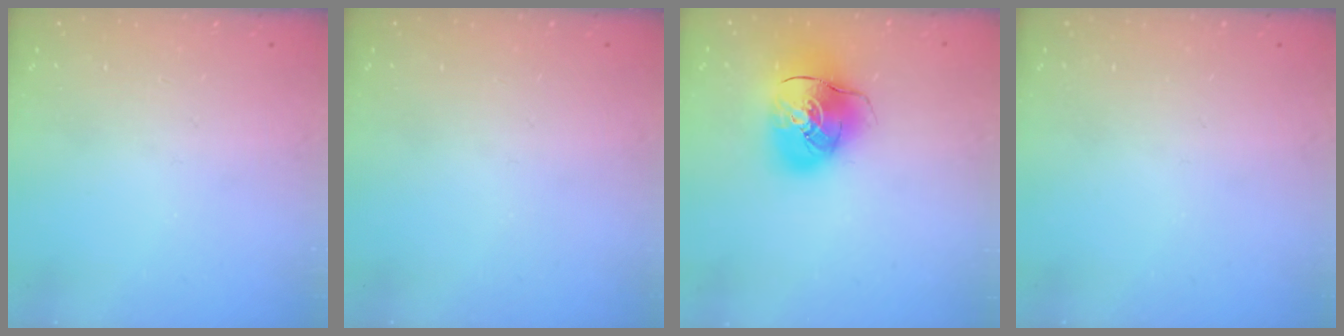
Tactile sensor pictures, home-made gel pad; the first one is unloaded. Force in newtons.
{"total": 0.0}
{"total": 14.3, "press": 14.1, "slide": 2.3}
{"total": 0.0}